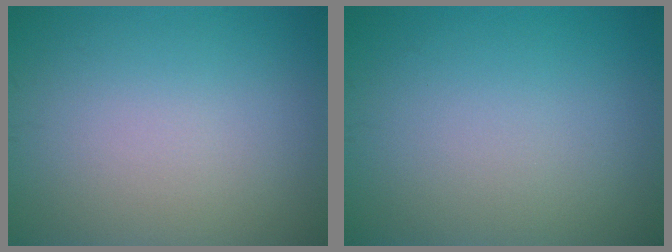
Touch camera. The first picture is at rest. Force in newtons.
{"total": 0.0}